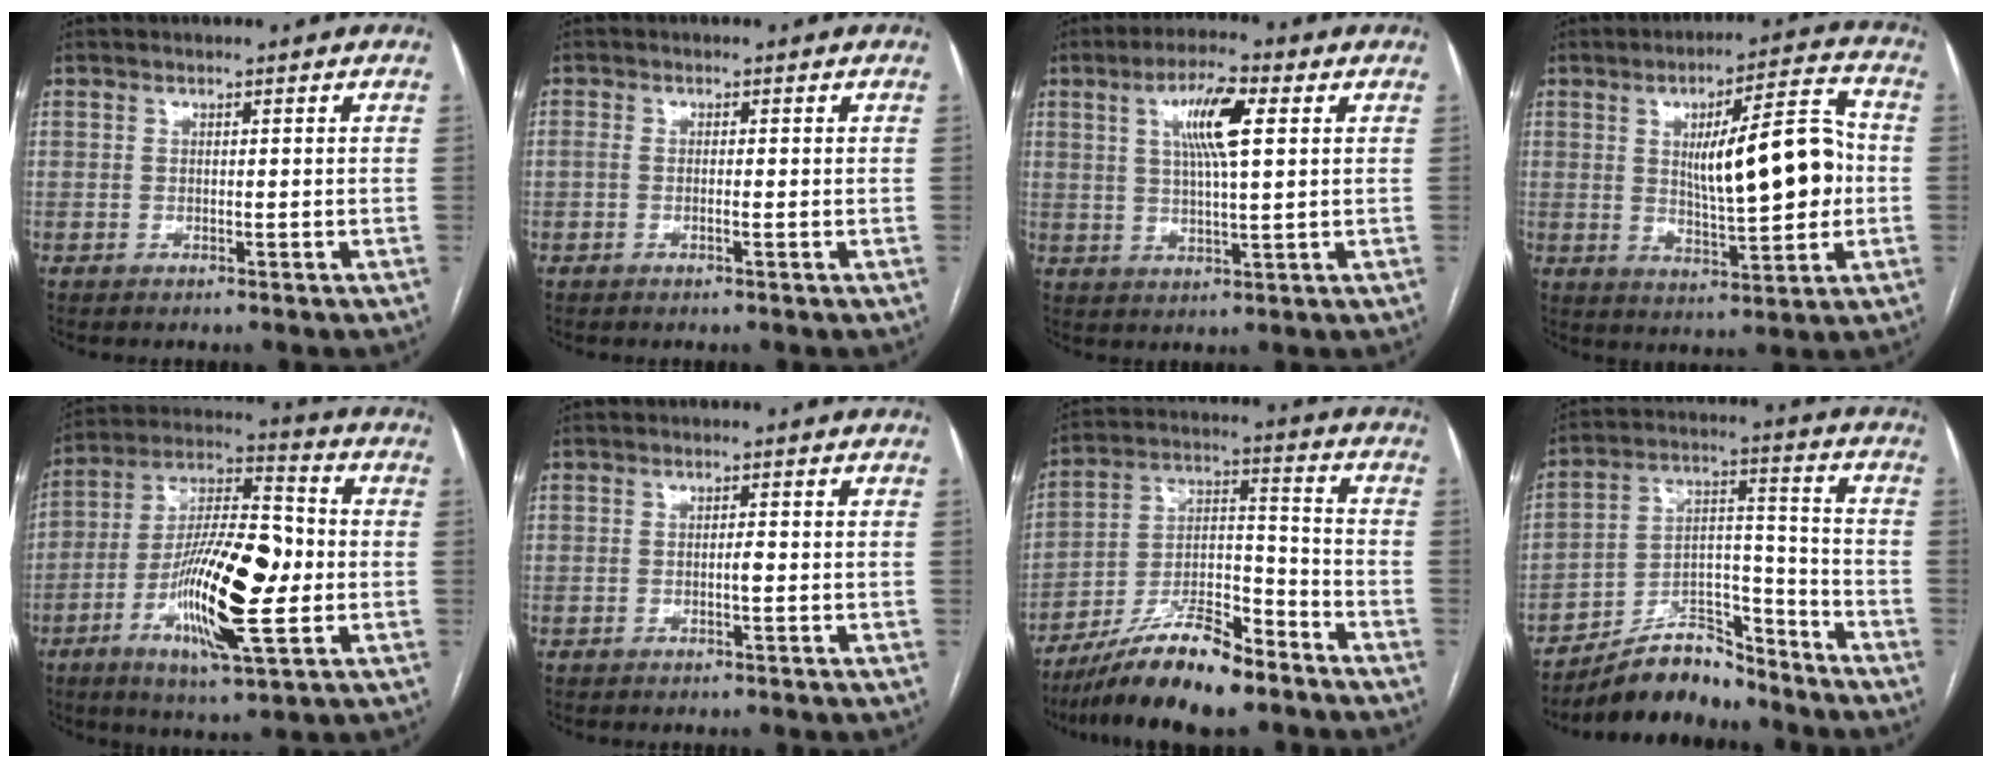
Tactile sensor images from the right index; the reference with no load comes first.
{"total": 1.3, "force": [-0.4, 0.4, 1.2], "torque": [-0.026, 0.005, -0.005]}
{"total": 8.5, "force": [2.8, 1.2, 7.9], "torque": [-0.146, 0.010, 0.049]}
{"total": 14.1, "force": [0.7, 3.2, 13.7], "torque": [-0.206, 0.019, 0.016]}
{"total": 18.9, "force": [-3.8, 4.4, 17.9], "torque": [-0.336, 0.006, -0.066]}
{"total": 1.0, "force": [-0.3, 0.1, 0.9], "torque": [-0.016, 0.001, -0.005]}
{"total": 15.1, "force": [-11.6, 3.1, 9.1], "torque": [-0.167, 0.008, -0.202]}
{"total": 11.1, "force": [-10.2, 3.5, 2.8], "torque": [-0.042, 0.042, -0.178]}